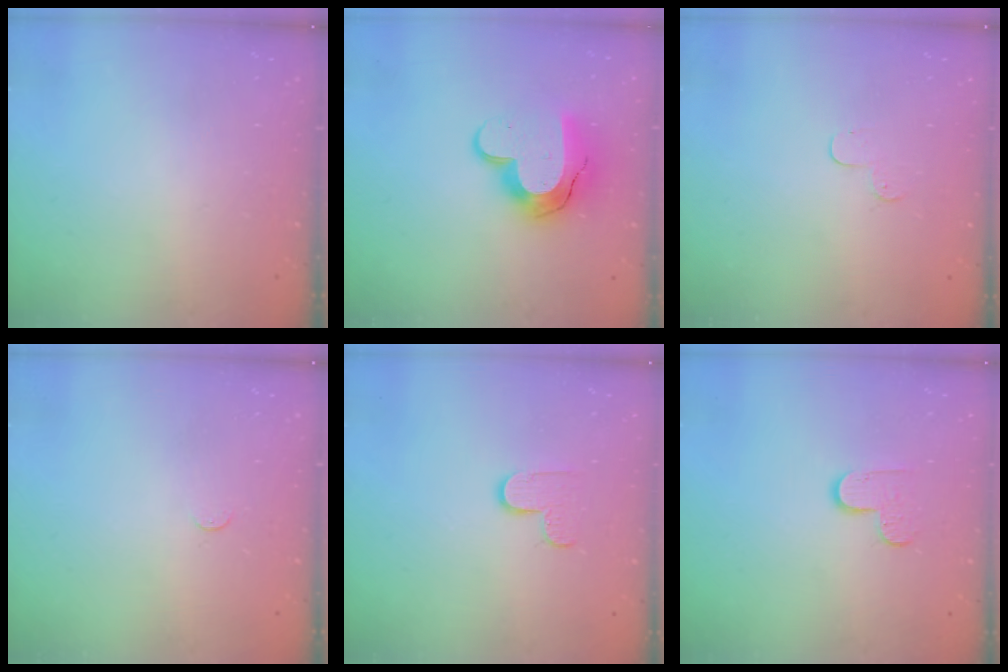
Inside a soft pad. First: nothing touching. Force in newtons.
{"total": 14.7, "press": 14.6, "slide": 0.8}
{"total": 3.3, "press": 3.3, "slide": 0.4}
{"total": 2.7, "press": 2.7, "slide": 0.2}
{"total": 5.0, "press": 5.0, "slide": 0.5}
{"total": 5.5, "press": 5.5, "slide": 0.6}